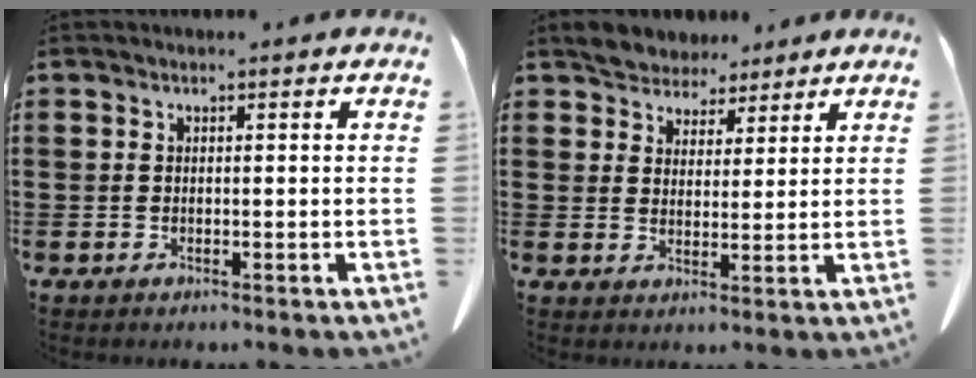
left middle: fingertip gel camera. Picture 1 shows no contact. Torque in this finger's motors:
{"motor_torque": [0.97, 0.63, 0.06, 0.02]}